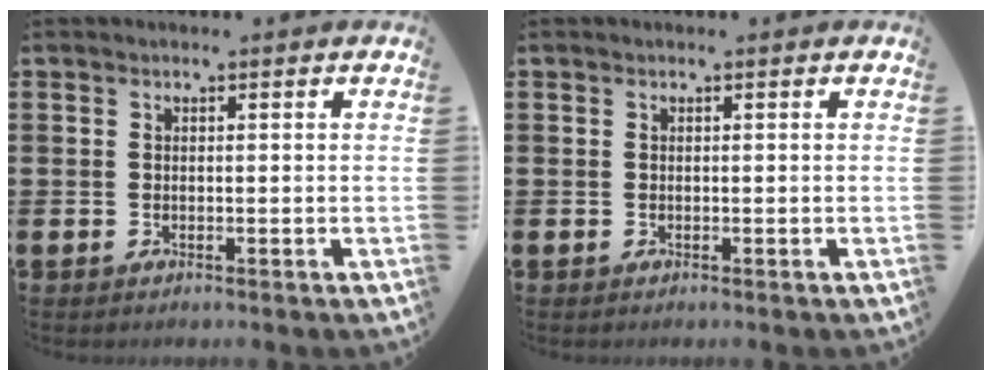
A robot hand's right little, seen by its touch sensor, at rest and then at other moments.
{"total": 0.0}